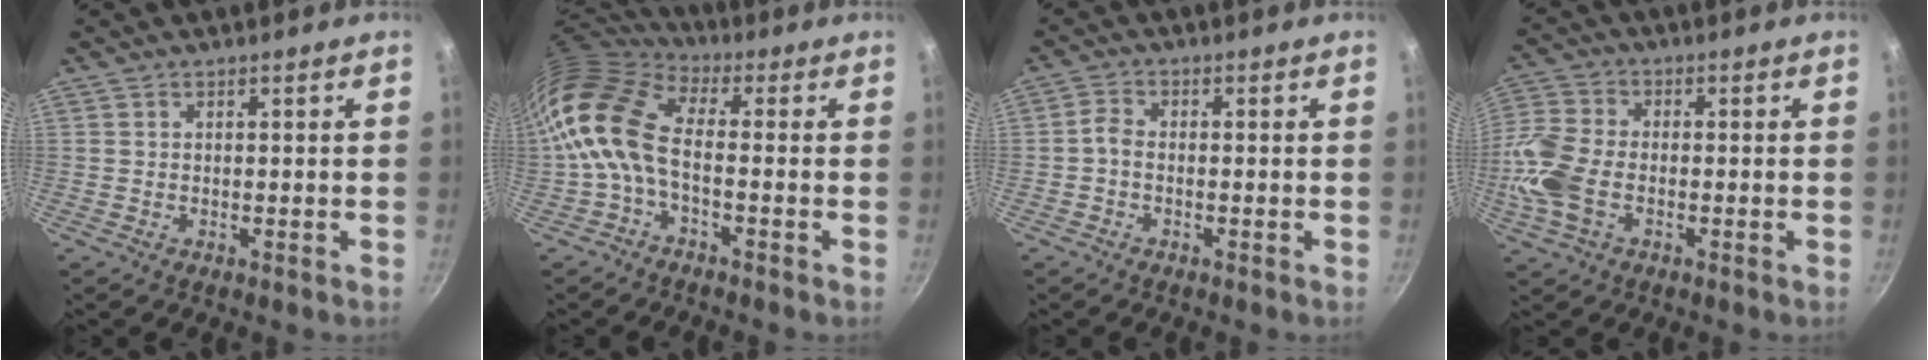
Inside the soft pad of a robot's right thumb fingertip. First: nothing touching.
{"total": 11.6, "force": [-2.2, 6.3, 9.5], "torque": [-0.180, 0.034, -0.061]}
{"total": 2.3, "force": [-0.9, 1.2, 1.6], "torque": [-0.040, 0.013, -0.026]}
{"total": 11.7, "force": [-3.0, 7.4, 8.6], "torque": [-0.190, 0.021, -0.075]}